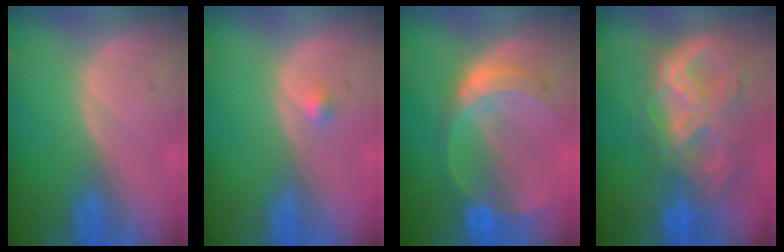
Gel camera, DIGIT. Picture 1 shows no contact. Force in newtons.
{"total": 1.0, "press": 1.0, "slide": 0.1}
{"total": 7.6, "press": 6.7, "slide": 3.5}
{"total": 10.5, "press": 8.9, "slide": 5.7}